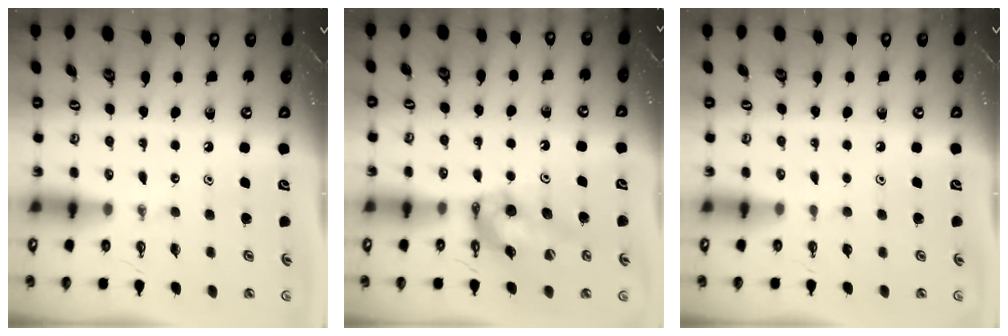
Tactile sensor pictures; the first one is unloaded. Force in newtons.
{"total": 10.8, "press": 10.7, "slide": 1.5}
{"total": 0.9, "press": 0.1, "slide": 0.9}